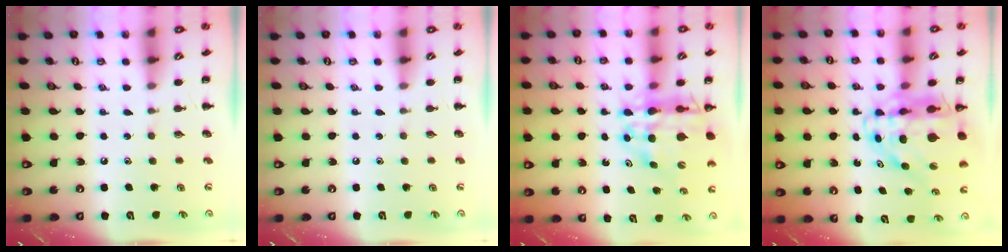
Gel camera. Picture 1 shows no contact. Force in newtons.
{"total": 0.0}
{"total": 14.7, "press": 14.1, "slide": 4.1}
{"total": 10.7, "press": 10.2, "slide": 3.4}